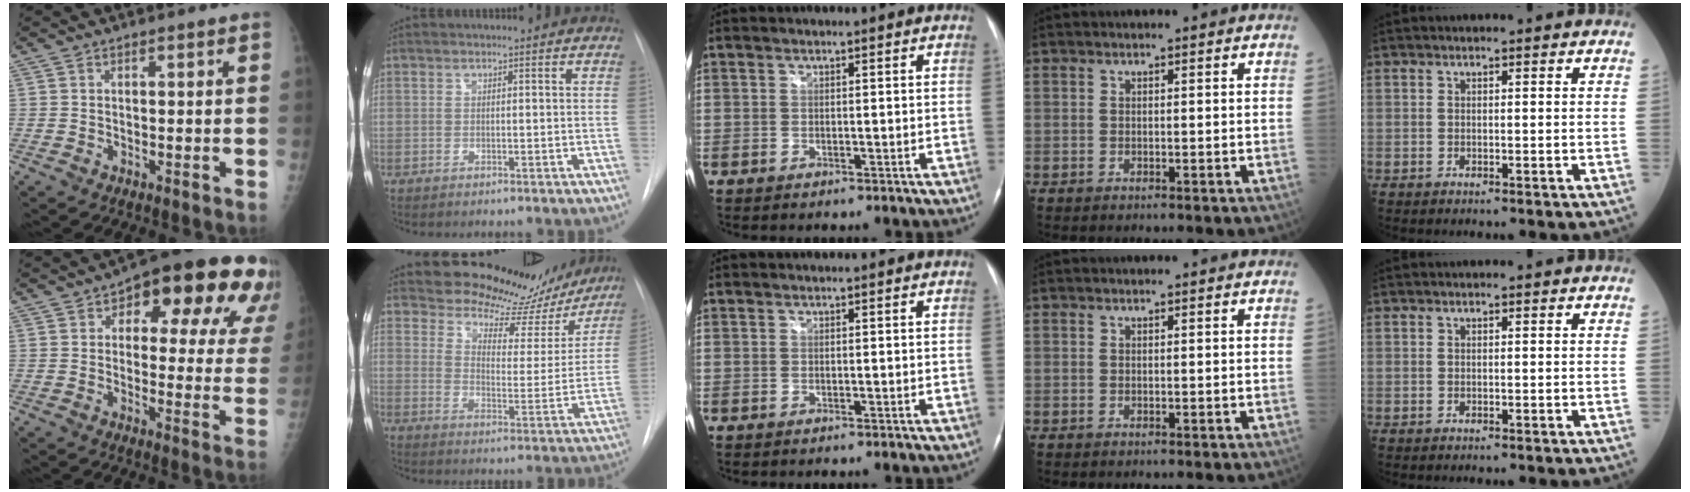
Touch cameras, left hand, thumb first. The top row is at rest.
{"thumb": {"total": 20.1, "force": [9.3, 9.3, 15.3], "torque": [-0.150, 0.001, 0.113]}, "index": {"total": 16.3, "force": [14.6, 6.4, 3.6], "torque": [-0.023, -0.031, 0.168]}}